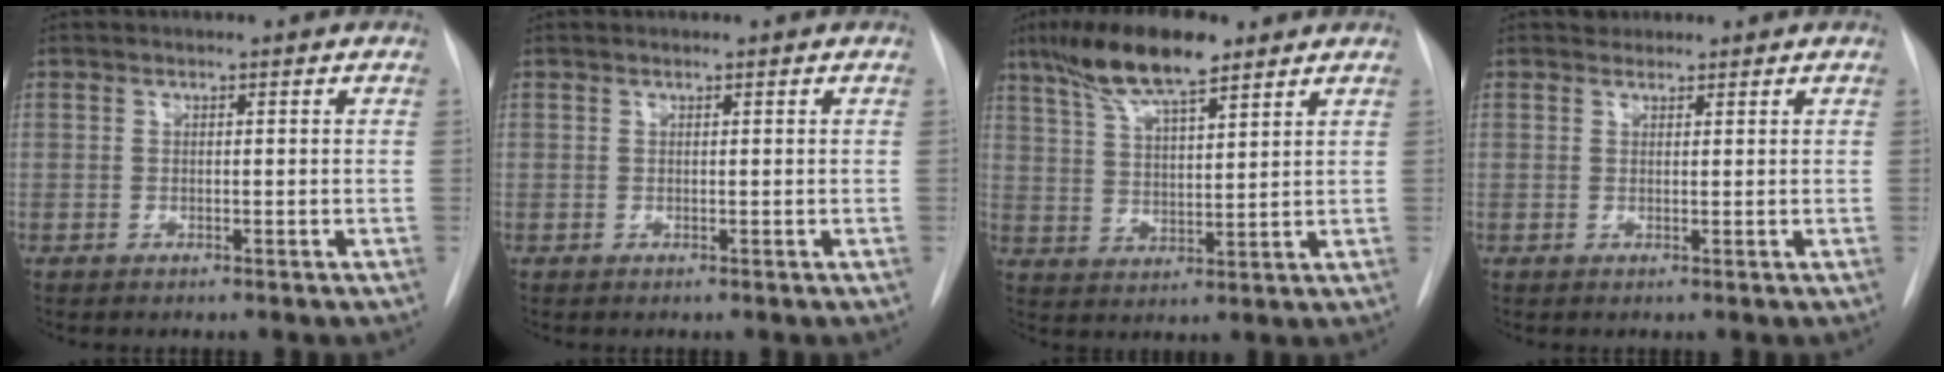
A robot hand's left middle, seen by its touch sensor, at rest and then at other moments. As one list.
[{"total": 0.0}, {"total": 11.5, "force": [8.1, 2.3, 7.8], "torque": [-0.152, 0.015, 0.148]}, {"total": 1.2, "force": [1.0, 0.7, -0.1], "torque": [0.004, 0.002, 0.012]}]